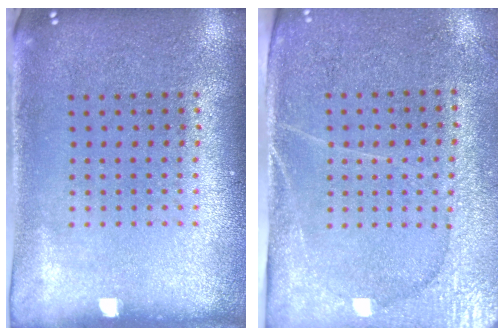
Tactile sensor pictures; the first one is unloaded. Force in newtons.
{"total": 3.0, "press": 2.8, "slide": 1.1}